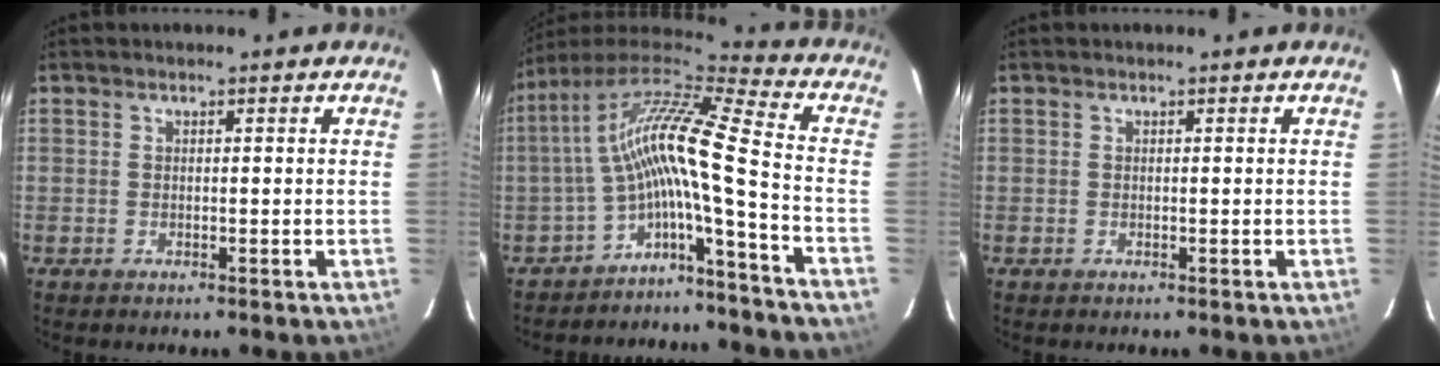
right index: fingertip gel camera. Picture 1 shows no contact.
{"total": 11.9, "force": [-4.0, -1.3, 11.1], "torque": [-0.190, -0.002, -0.083]}
{"total": 0.0}